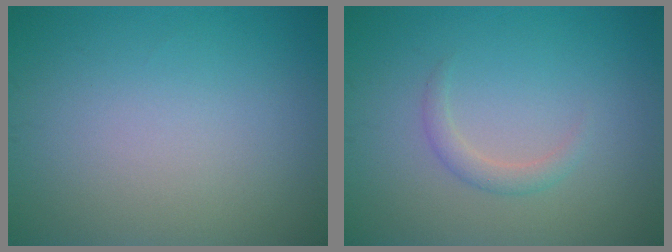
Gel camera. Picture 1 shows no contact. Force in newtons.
{"total": 1.4, "press": 1.4, "slide": 0.1}